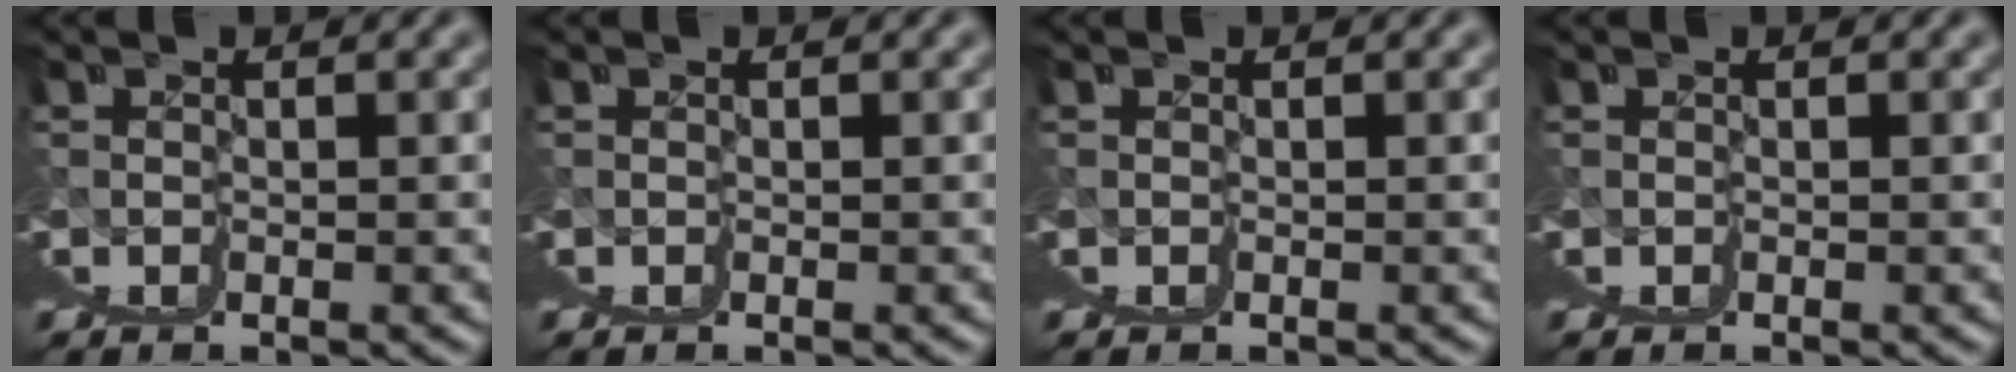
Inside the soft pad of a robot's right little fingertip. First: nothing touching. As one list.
[{"total": 0.0}, {"total": 0.0}, {"total": 0.0}]